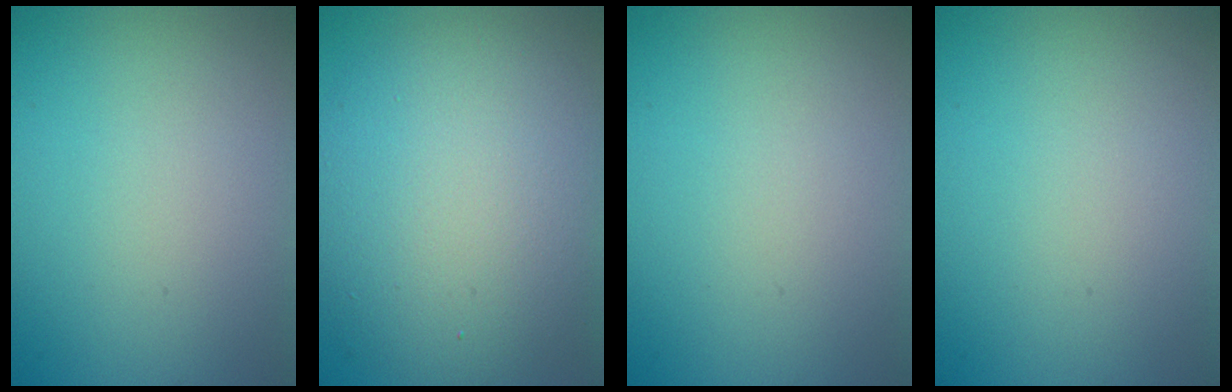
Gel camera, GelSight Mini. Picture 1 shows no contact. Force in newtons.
{"total": 9.9, "press": 9.8, "slide": 0.9}
{"total": 0.0}
{"total": 0.0}